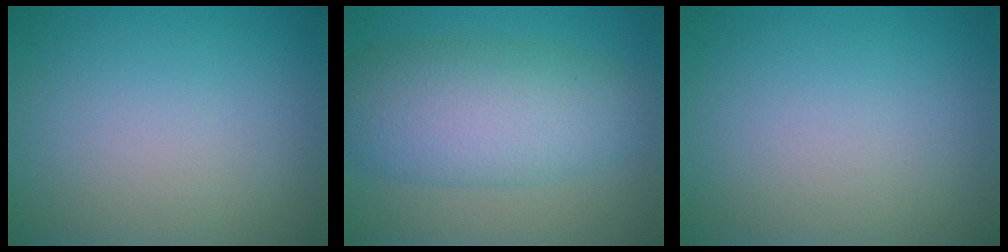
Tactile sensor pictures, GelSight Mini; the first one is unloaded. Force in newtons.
{"total": 7.9, "press": 7.9, "slide": 0.1}
{"total": 0.0}